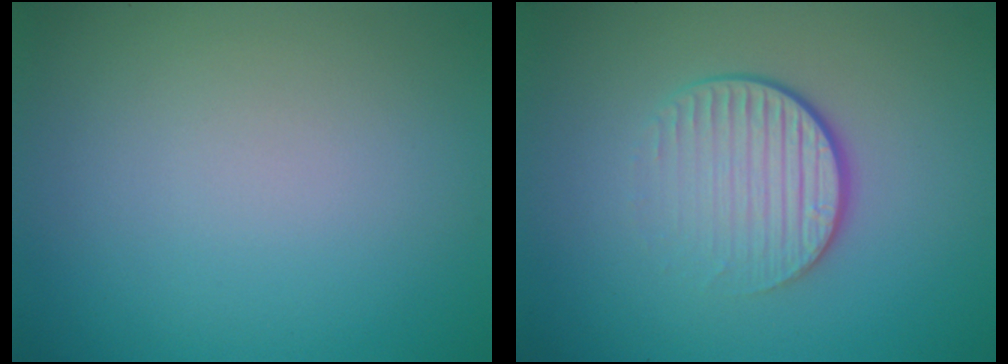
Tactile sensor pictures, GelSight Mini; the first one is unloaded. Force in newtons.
{"total": 4.3, "press": 2.6, "slide": 3.4}